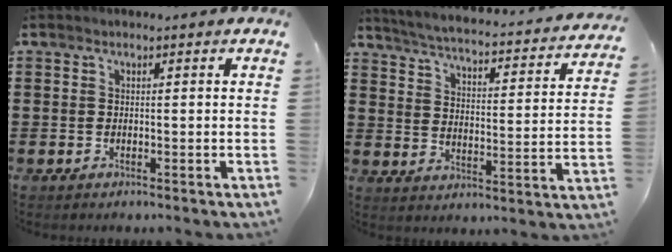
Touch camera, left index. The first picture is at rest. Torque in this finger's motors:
{"motor_torque": [1.19, -0.95, 0.26, 0.06]}